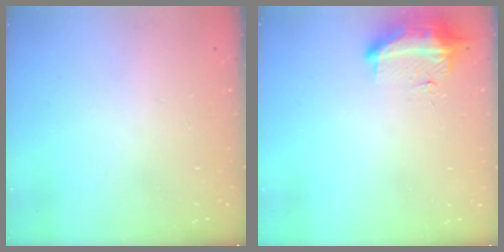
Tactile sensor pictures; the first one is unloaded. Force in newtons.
{"total": 19.3, "press": 12.1, "slide": 15.1}